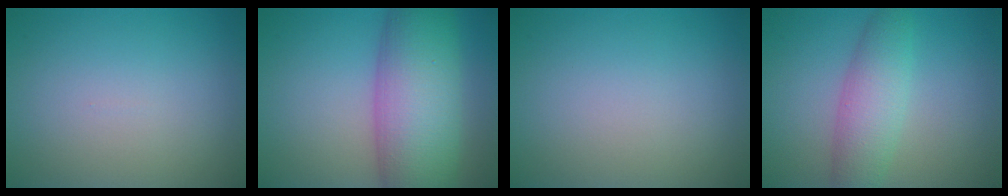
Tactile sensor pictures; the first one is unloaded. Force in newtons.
{"total": 11.2, "press": 11.2, "slide": 0.4}
{"total": 0.0}
{"total": 4.5, "press": 4.5, "slide": 0.1}